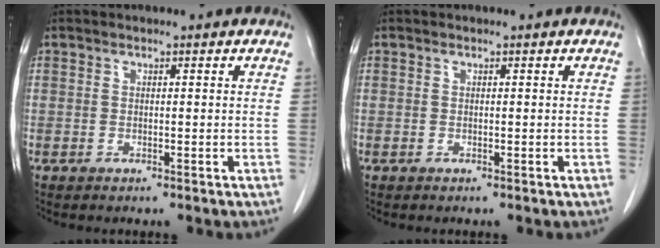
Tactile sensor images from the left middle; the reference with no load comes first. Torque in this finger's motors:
{"motor_torque": [0.05, -0.13, -0.03, 0.01]}